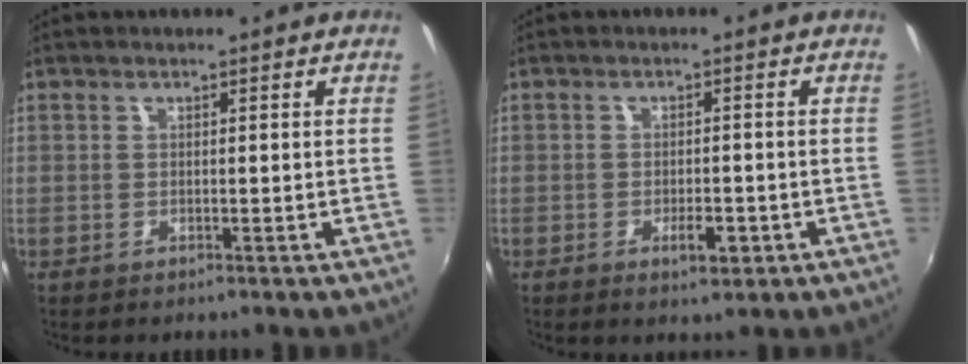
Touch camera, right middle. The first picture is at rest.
{"total": 3.4, "force": [-1.5, 1.3, 2.8], "torque": [-0.054, -0.004, -0.019]}